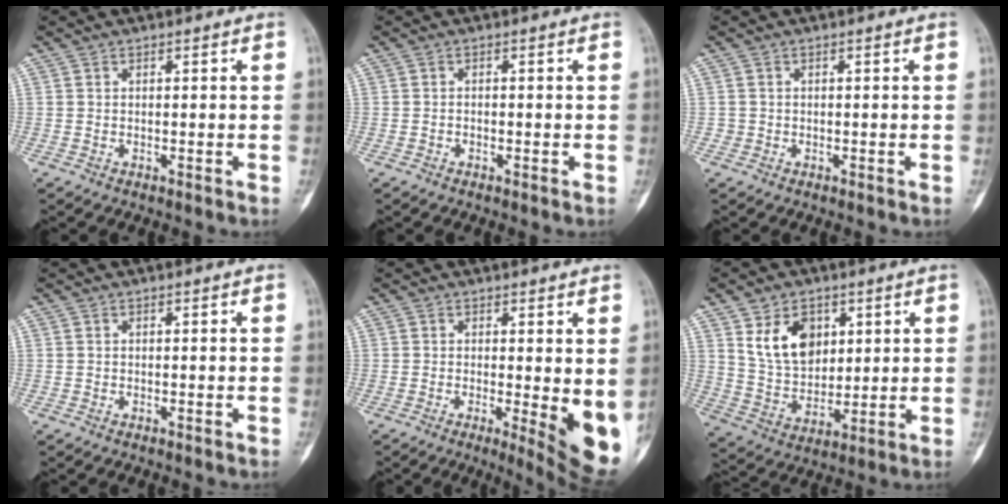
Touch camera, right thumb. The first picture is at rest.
{"total": 0.6, "force": [-0.3, 0.4, 0.2], "torque": [-0.003, 0.002, -0.009]}
{"total": 0.8, "force": [-0.2, 0.7, 0.0], "torque": [0.003, 0.005, -0.005]}
{"total": 0.0}
{"total": 9.3, "force": [-0.6, 2.7, 8.9], "torque": [-0.110, -0.019, -0.004]}
{"total": 11.6, "force": [4.6, 8.0, 7.0], "torque": [-0.090, -0.026, 0.097]}